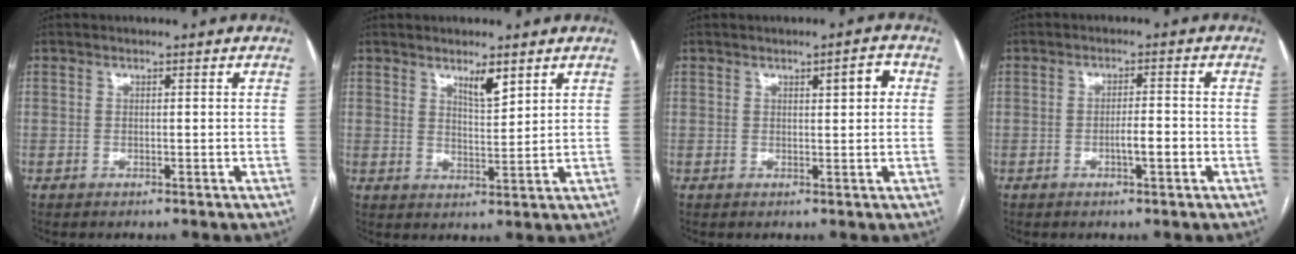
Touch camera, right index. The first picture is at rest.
{"total": 4.0, "force": [2.8, 0.8, 2.7], "torque": [-0.049, -0.006, 0.050]}
{"total": 2.9, "force": [0.9, 0.7, 2.7], "torque": [-0.035, 0.005, 0.012]}
{"total": 3.1, "force": [-1.1, 0.5, 2.8], "torque": [-0.048, 0.003, -0.016]}